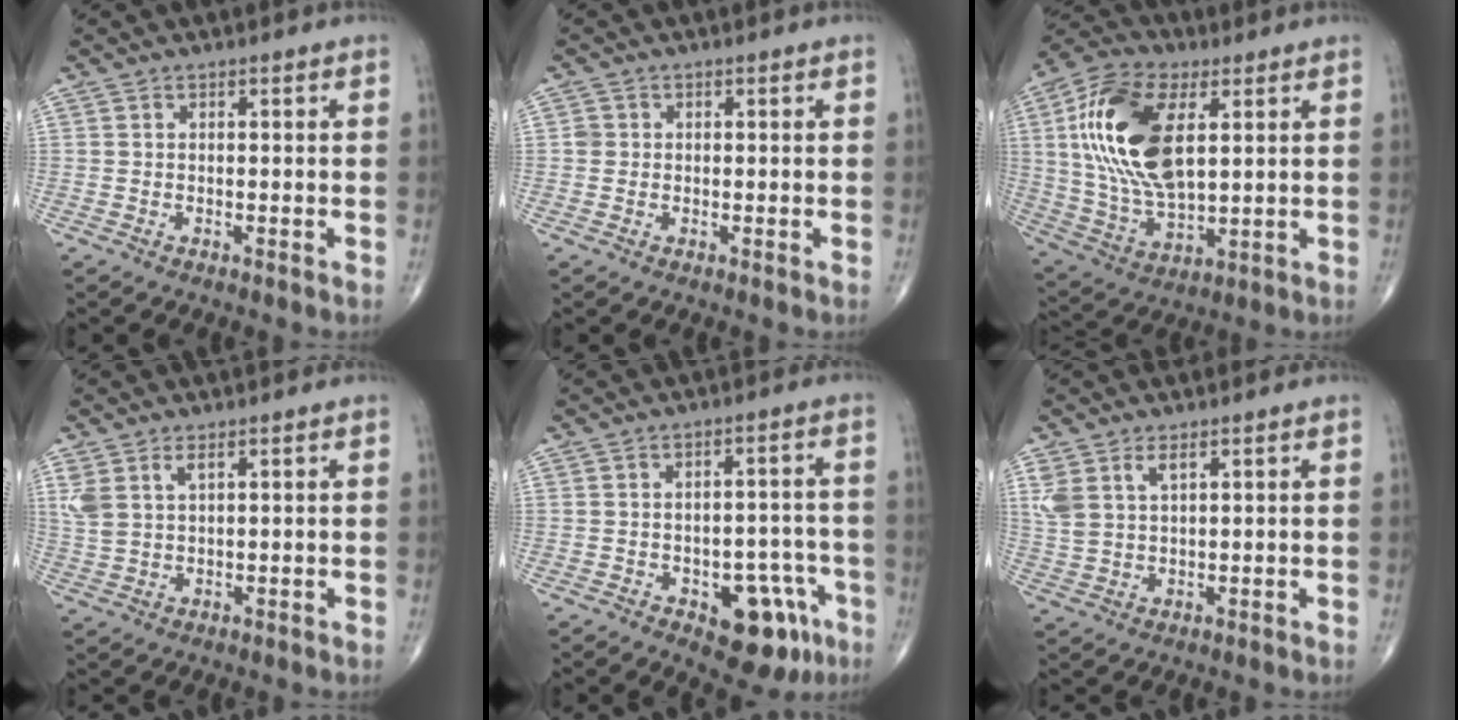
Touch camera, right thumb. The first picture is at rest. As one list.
[{"total": 1.5, "force": [0.1, 1.4, 0.4], "torque": [0.001, 0.003, 0.001]}, {"total": 20.6, "force": [5.0, 10.5, 17.0], "torque": [-0.332, -0.009, 0.089]}, {"total": 4.7, "force": [2.3, 2.2, 3.4], "torque": [-0.080, -0.001, 0.056]}, {"total": 11.5, "force": [-5.3, 6.2, 8.1], "torque": [-0.062, 0.036, -0.059]}, {"total": 5.5, "force": [2.8, 2.7, 3.9], "torque": [-0.087, -0.004, 0.064]}]